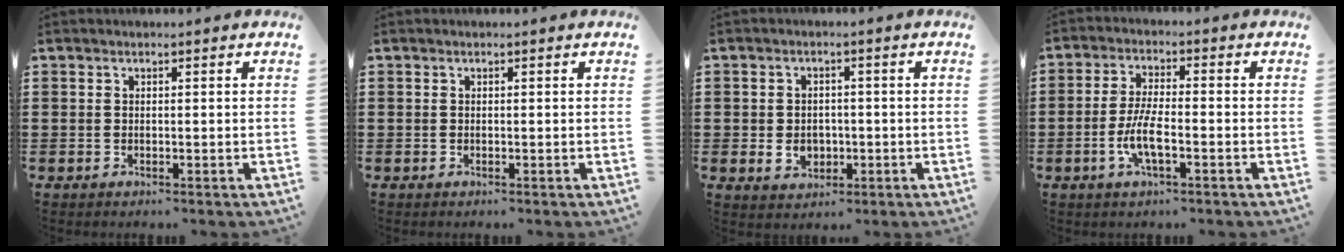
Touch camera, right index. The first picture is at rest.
{"total": 0.0}
{"total": 3.6, "force": [-0.6, 3.0, 2.0], "torque": [-0.036, 0.003, -0.015]}
{"total": 5.6, "force": [-1.9, 1.4, 5.1], "torque": [-0.113, -0.006, -0.042]}